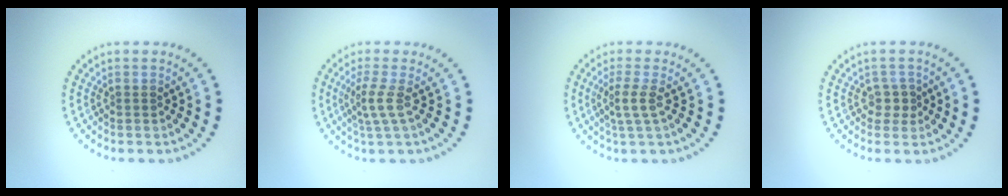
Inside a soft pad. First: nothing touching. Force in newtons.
{"total": 2.2, "press": 1.5, "slide": 1.5}
{"total": 2.0, "press": 1.6, "slide": 1.3}
{"total": 1.5, "press": 1.2, "slide": 0.9}